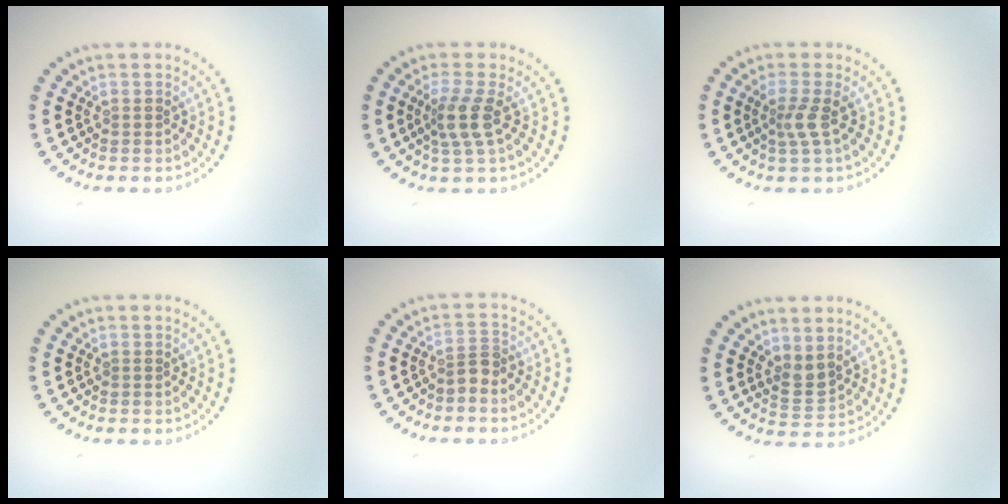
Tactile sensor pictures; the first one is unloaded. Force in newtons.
{"total": 2.7, "press": 2.1, "slide": 1.6}
{"total": 2.0, "press": 1.5, "slide": 1.3}
{"total": 0.0}
{"total": 1.6, "press": 1.2, "slide": 1.0}
{"total": 1.8, "press": 1.6, "slide": 1.0}